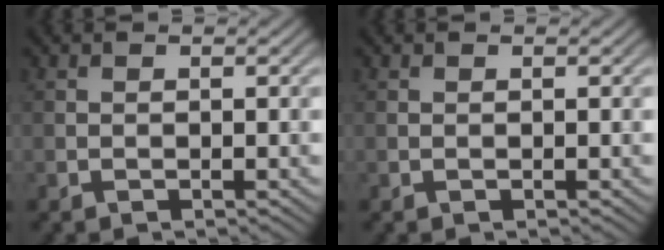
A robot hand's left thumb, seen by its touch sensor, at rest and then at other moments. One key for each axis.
{"total": 0.0}